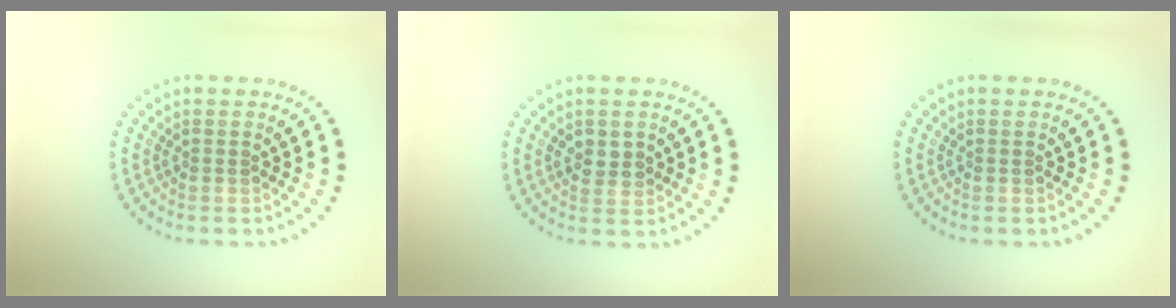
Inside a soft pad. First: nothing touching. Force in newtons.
{"total": 1.7, "press": 1.6, "slide": 0.4}
{"total": 0.0}